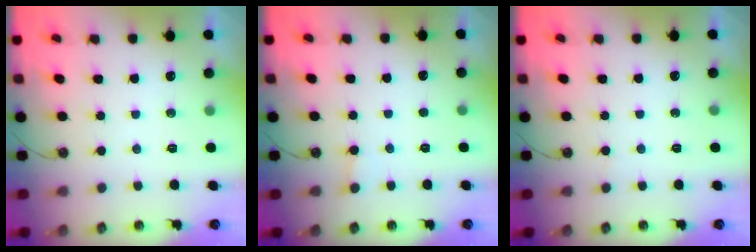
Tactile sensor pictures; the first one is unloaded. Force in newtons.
{"total": 2.0, "press": 2.0, "slide": 0.1}
{"total": 3.5, "press": 3.4, "slide": 0.3}